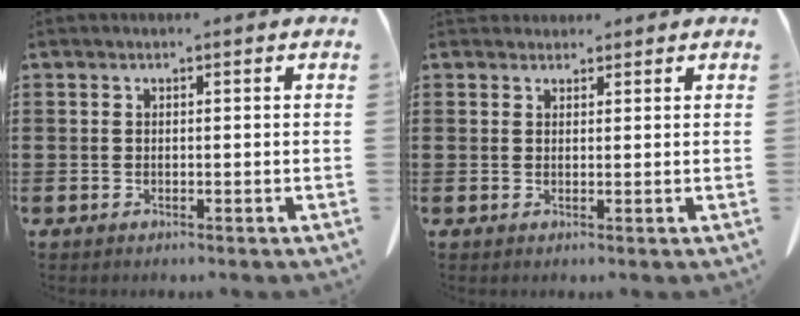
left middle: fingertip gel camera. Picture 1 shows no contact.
{"total": 1.7, "force": [1.6, 0.6, 0.1], "torque": [-0.007, 0.002, 0.033]}